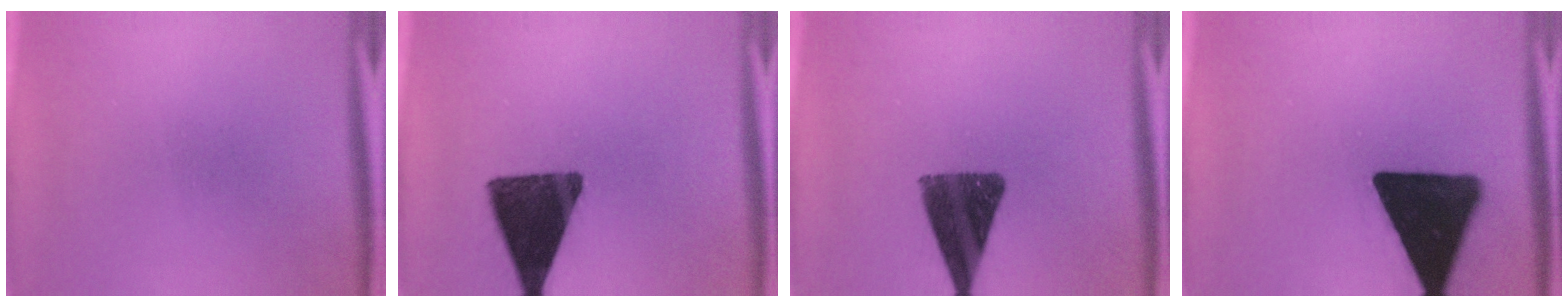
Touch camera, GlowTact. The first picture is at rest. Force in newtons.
{"total": 14.9}
{"total": 12.2}
{"total": 19.7}